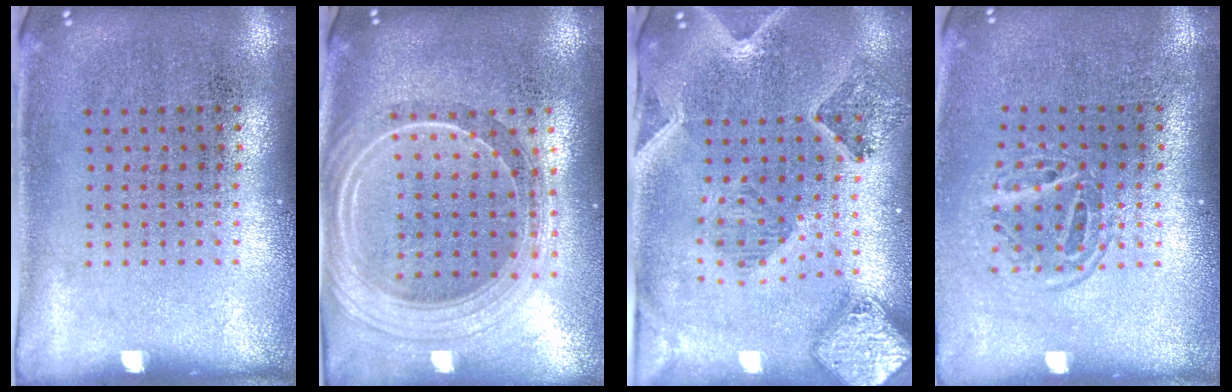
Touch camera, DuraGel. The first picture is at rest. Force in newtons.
{"total": 2.4, "press": 2.1, "slide": 1.2}
{"total": 1.8, "press": 1.7, "slide": 0.5}
{"total": 1.6, "press": 1.2, "slide": 1.1}